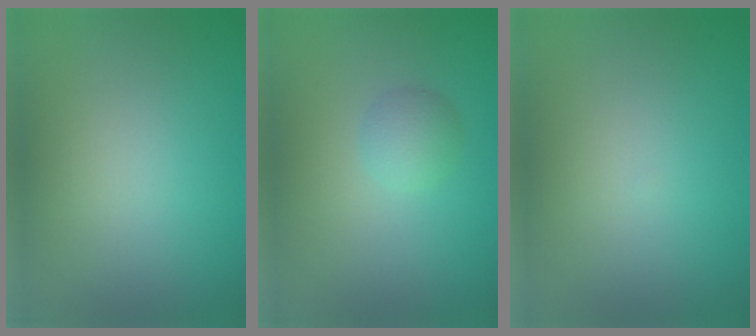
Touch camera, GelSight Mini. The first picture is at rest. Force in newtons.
{"total": 1.6, "press": 1.6, "slide": 0.0}
{"total": 0.0}